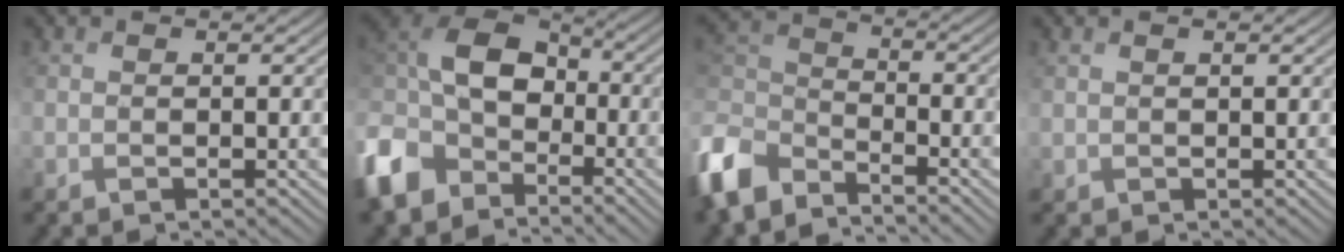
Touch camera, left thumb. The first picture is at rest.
{"total": 13.2, "force": [-4.9, 9.1, 8.2], "torque": [-0.213, -0.008, -0.118]}
{"total": 8.5, "force": [-6.6, 3.8, 3.9], "torque": [-0.107, -0.011, -0.155]}
{"total": 0.8, "force": [0.6, 0.2, 0.4], "torque": [-0.015, 0.000, 0.014]}